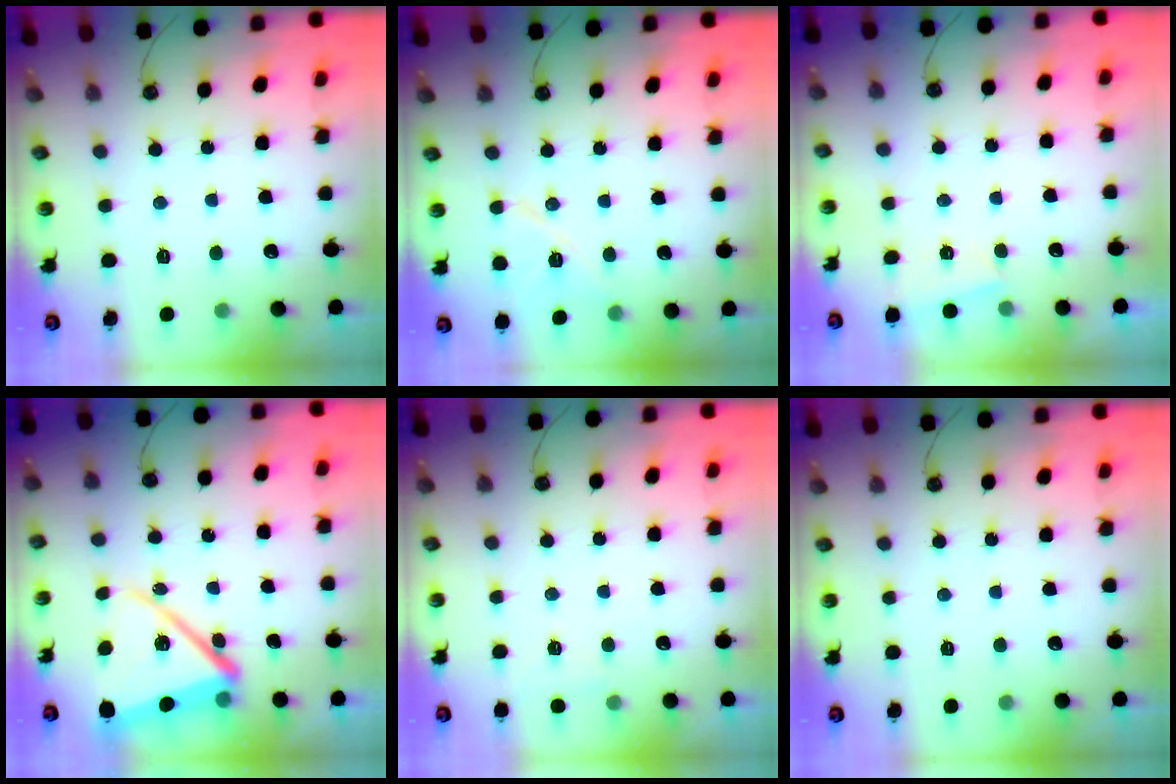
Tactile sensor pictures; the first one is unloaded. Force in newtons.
{"total": 9.6, "press": 9.6, "slide": 0.9}
{"total": 4.8, "press": 1.5, "slide": 4.6}
{"total": 16.9, "press": 16.9, "slide": 1.3}
{"total": 2.2, "press": 2.1, "slide": 0.3}
{"total": 0.0}